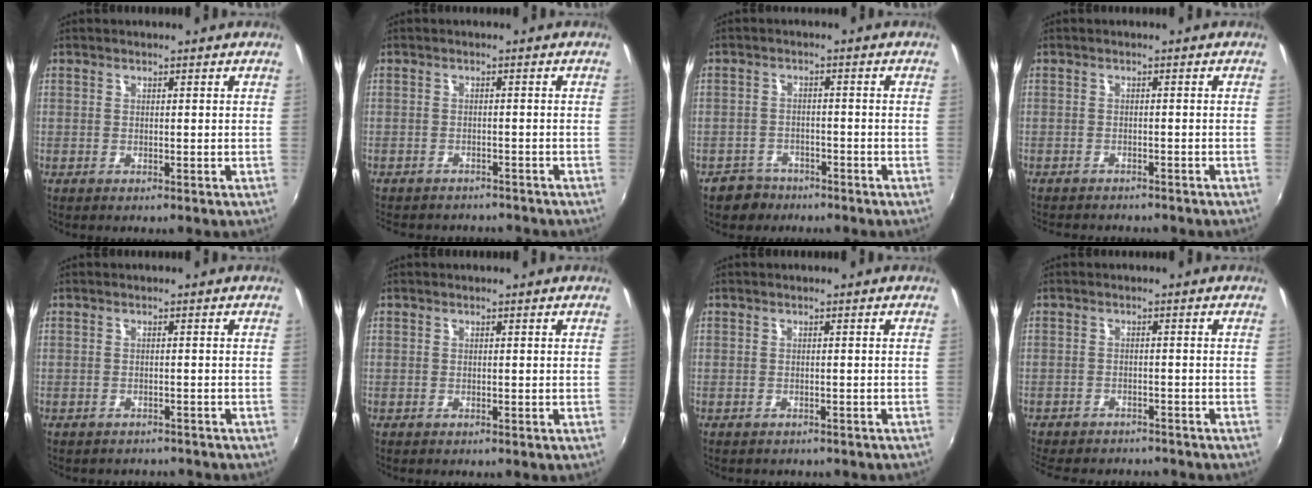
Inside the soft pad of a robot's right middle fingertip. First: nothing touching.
{"total": 8.0, "force": [-7.2, 2.5, 2.4], "torque": [-0.063, -0.020, -0.102]}
{"total": 4.6, "force": [-3.4, 3.0, 0.3], "torque": [-0.023, 0.011, -0.057]}
{"total": 5.6, "force": [-5.1, 1.4, 1.8], "torque": [-0.047, -0.014, -0.072]}
{"total": 4.7, "force": [-4.3, 1.7, 1.2], "torque": [-0.030, -0.016, -0.058]}
{"total": 0.0}
{"total": 3.4, "force": [-3.0, 1.2, 1.1], "torque": [-0.024, -0.013, -0.035]}
{"total": 11.1, "force": [-9.7, 3.9, 3.8], "torque": [-0.100, -0.018, -0.142]}